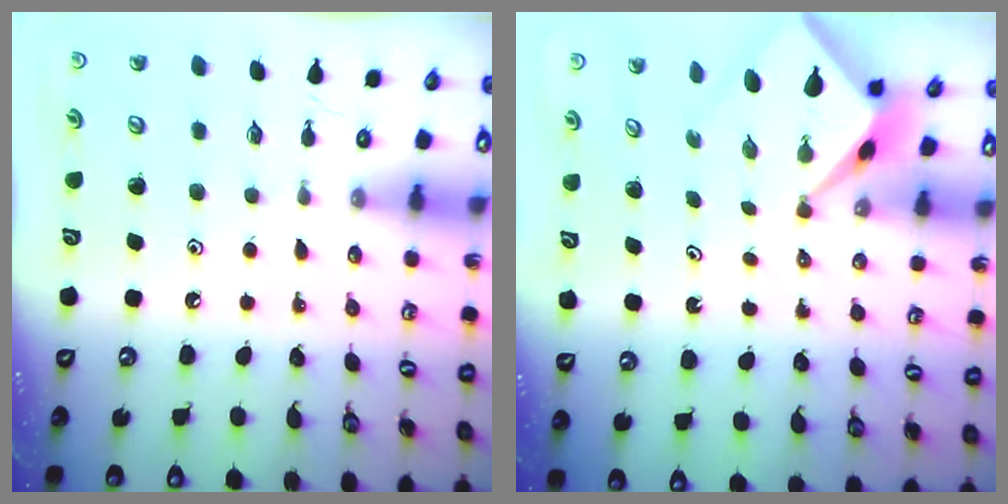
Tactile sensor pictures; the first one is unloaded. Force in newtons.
{"total": 2.5, "press": 2.5, "slide": 0.1}